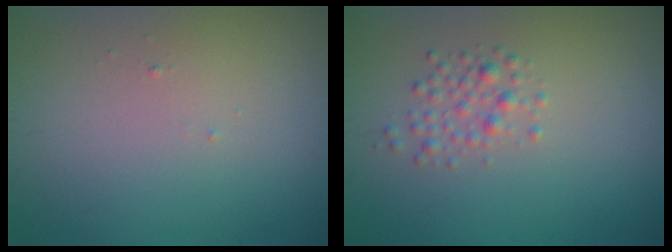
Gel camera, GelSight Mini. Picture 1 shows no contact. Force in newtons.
{"total": 1.8, "press": 1.8, "slide": 0.1}